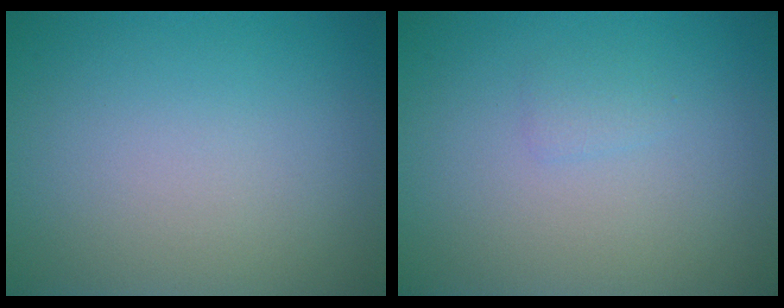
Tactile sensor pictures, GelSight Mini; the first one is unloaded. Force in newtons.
{"total": 0.7, "press": 0.7, "slide": 0.1}